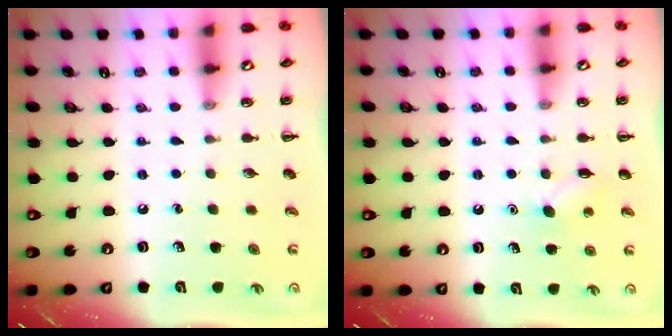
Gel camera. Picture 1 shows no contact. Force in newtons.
{"total": 5.3, "press": 5.1, "slide": 1.5}